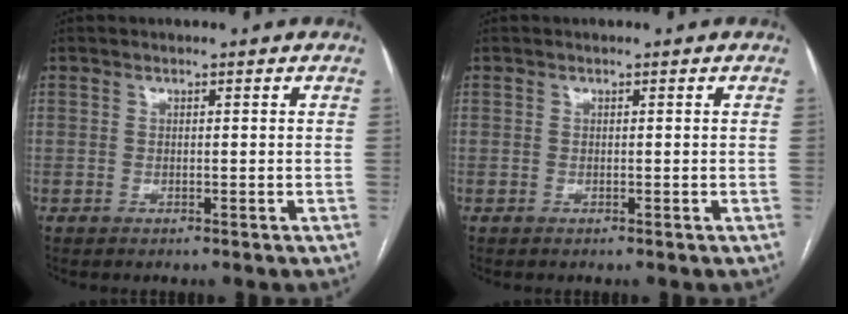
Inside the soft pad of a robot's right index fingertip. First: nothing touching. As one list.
[{"total": 0.0}]